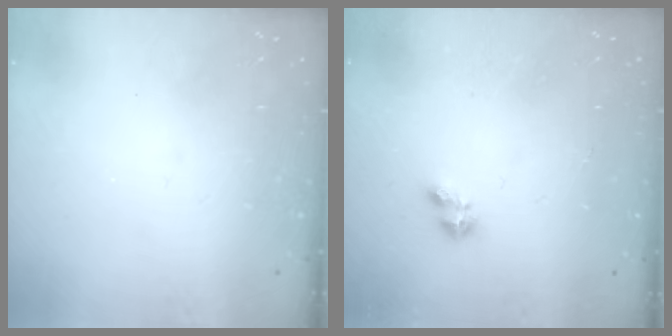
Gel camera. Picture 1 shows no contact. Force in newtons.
{"total": 2.2, "press": 2.2, "slide": 0.4}